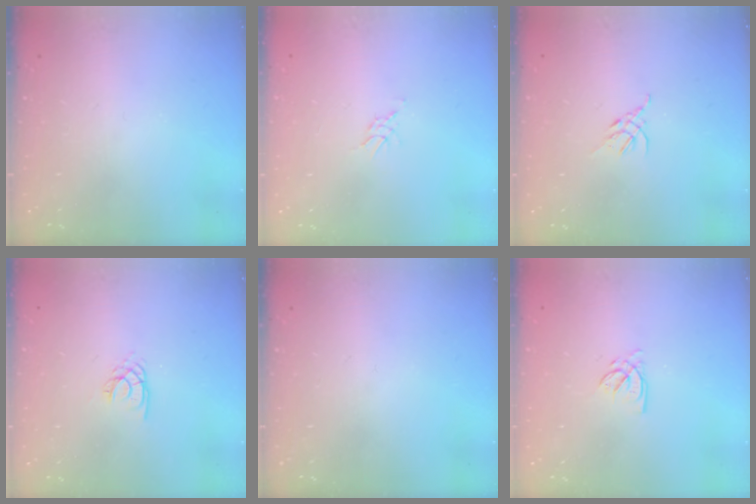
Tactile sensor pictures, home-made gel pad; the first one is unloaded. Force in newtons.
{"total": 1.4, "press": 1.4, "slide": 0.2}
{"total": 2.7, "press": 2.6, "slide": 0.7}
{"total": 2.0, "press": 1.9, "slide": 0.4}
{"total": 0.0}
{"total": 2.3, "press": 2.3, "slide": 0.3}